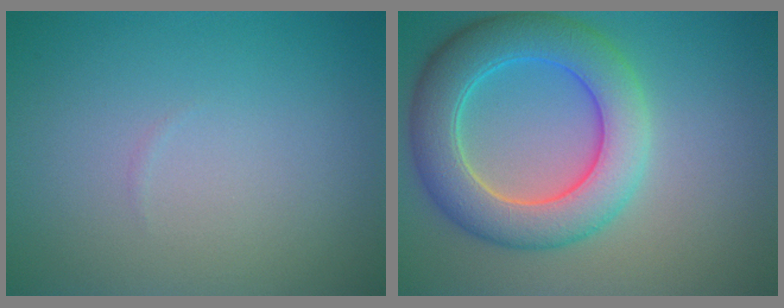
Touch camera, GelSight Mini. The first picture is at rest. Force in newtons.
{"total": 7.5, "press": 7.5, "slide": 0.2}